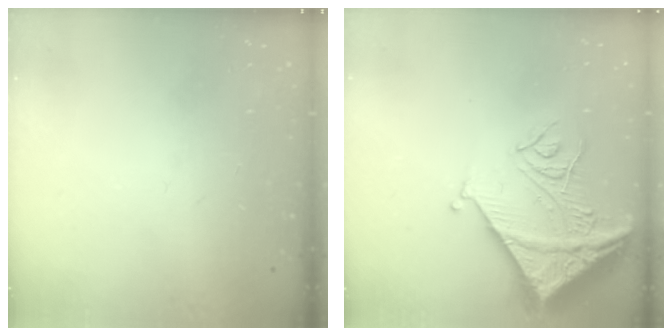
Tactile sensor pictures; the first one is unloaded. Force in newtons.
{"total": 16.8, "press": 16.6, "slide": 2.1}